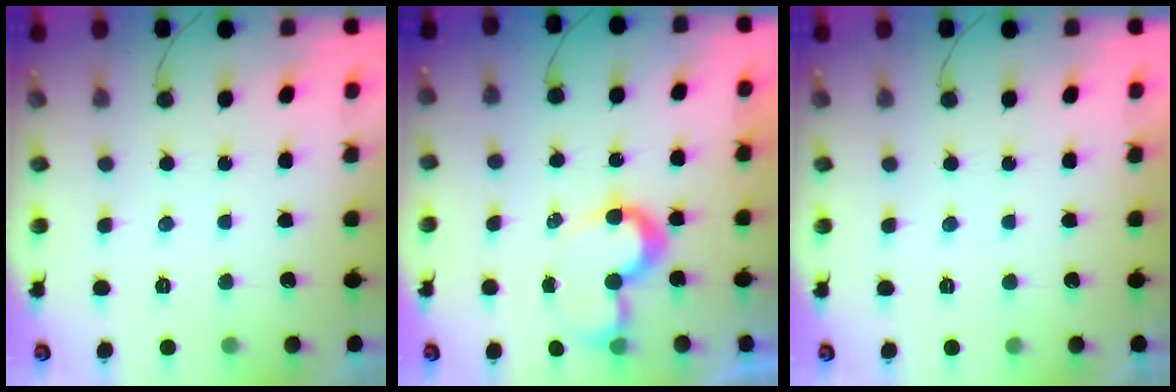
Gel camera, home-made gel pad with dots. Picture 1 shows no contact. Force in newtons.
{"total": 8.3, "press": 8.3, "slide": 0.1}
{"total": 1.9, "press": 1.9, "slide": 0.1}